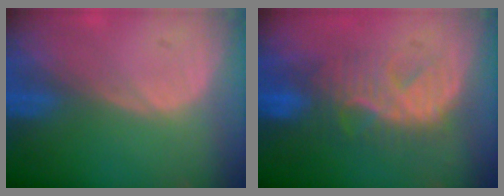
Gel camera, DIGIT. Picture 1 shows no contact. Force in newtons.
{"total": 8.0, "press": 7.9, "slide": 1.2}